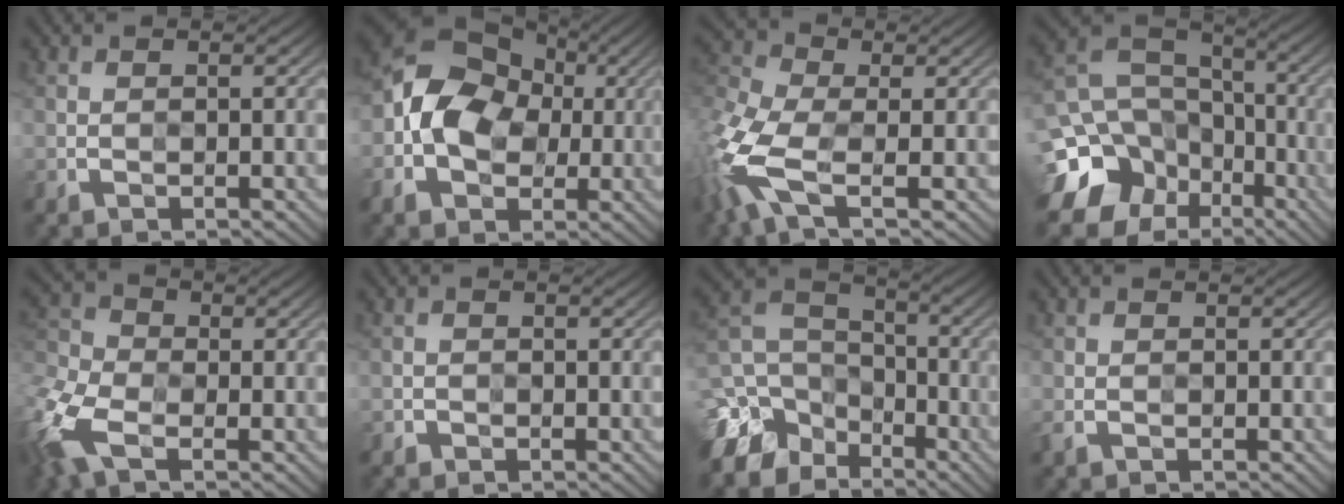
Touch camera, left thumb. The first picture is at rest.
{"total": 9.7, "force": [-0.2, 7.6, 6.0], "torque": [-0.123, 0.003, -0.023]}
{"total": 11.6, "force": [-3.9, 5.0, 9.8], "torque": [-0.265, -0.014, -0.088]}
{"total": 16.7, "force": [-6.9, 13.4, 7.2], "torque": [-0.200, -0.031, -0.118]}
{"total": 10.0, "force": [-4.7, 5.4, 6.9], "torque": [-0.199, -0.020, -0.107]}
{"total": 0.8, "force": [-0.4, 0.6, -0.1], "torque": [0.005, 0.001, -0.008]}
{"total": 12.1, "force": [-7.1, 8.4, 5.1], "torque": [-0.170, -0.022, -0.129]}
{"total": 1.3, "force": [-0.8, 0.7, 0.7], "torque": [-0.021, -0.004, -0.020]}